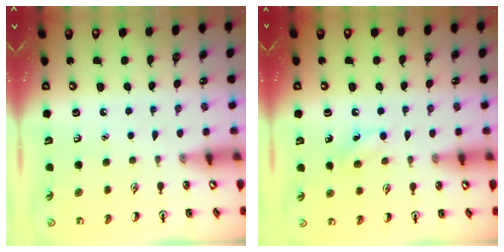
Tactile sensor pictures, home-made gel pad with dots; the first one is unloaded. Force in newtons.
{"total": 6.5, "press": 6.2, "slide": 1.9}